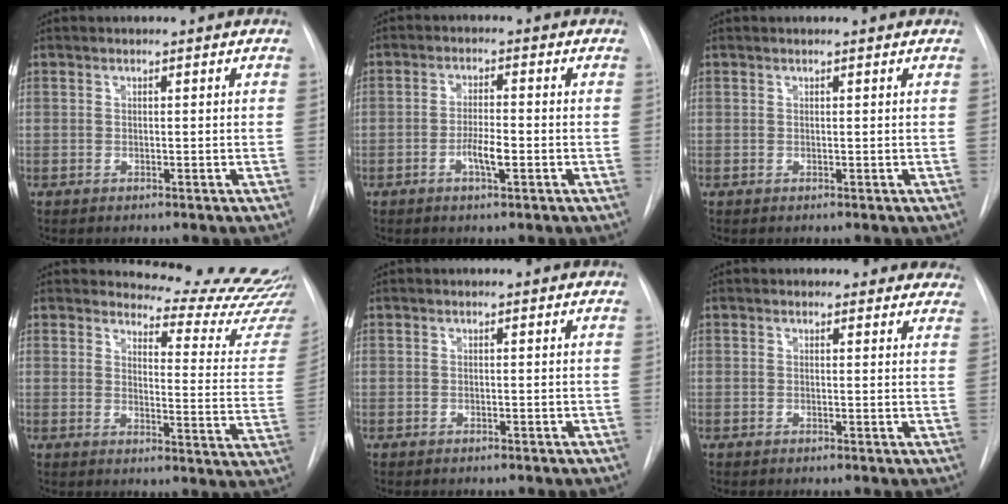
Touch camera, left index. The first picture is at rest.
{"total": 3.9, "force": [-2.2, 0.6, 3.2], "torque": [-0.058, -0.005, -0.037]}
{"total": 0.0}
{"total": 16.8, "force": [16.7, 1.3, 1.9], "torque": [-0.004, -0.153, 0.162]}
{"total": 0.0}
{"total": 5.3, "force": [4.6, 2.5, 0.3], "torque": [0.033, -0.013, 0.021]}